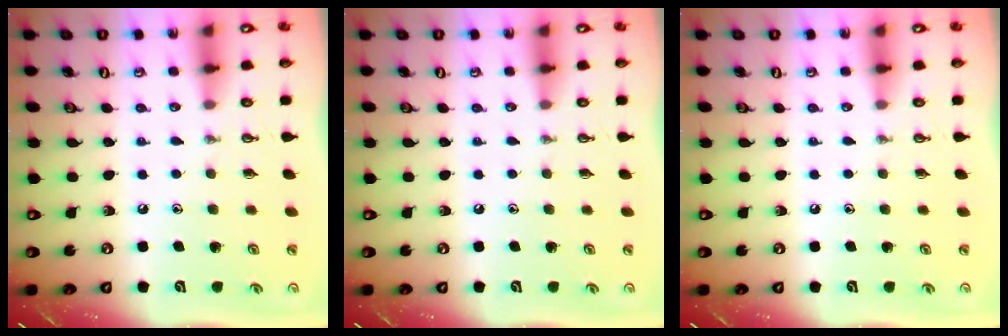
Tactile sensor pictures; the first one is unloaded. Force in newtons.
{"total": 0.0}
{"total": 0.0}